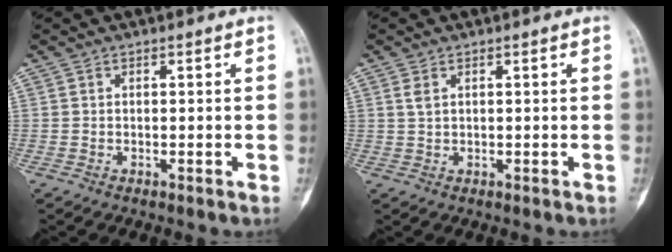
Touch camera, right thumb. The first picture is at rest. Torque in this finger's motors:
{"motor_torque": [-0.32, 0.41, 0.43, 0.11, 0.05]}